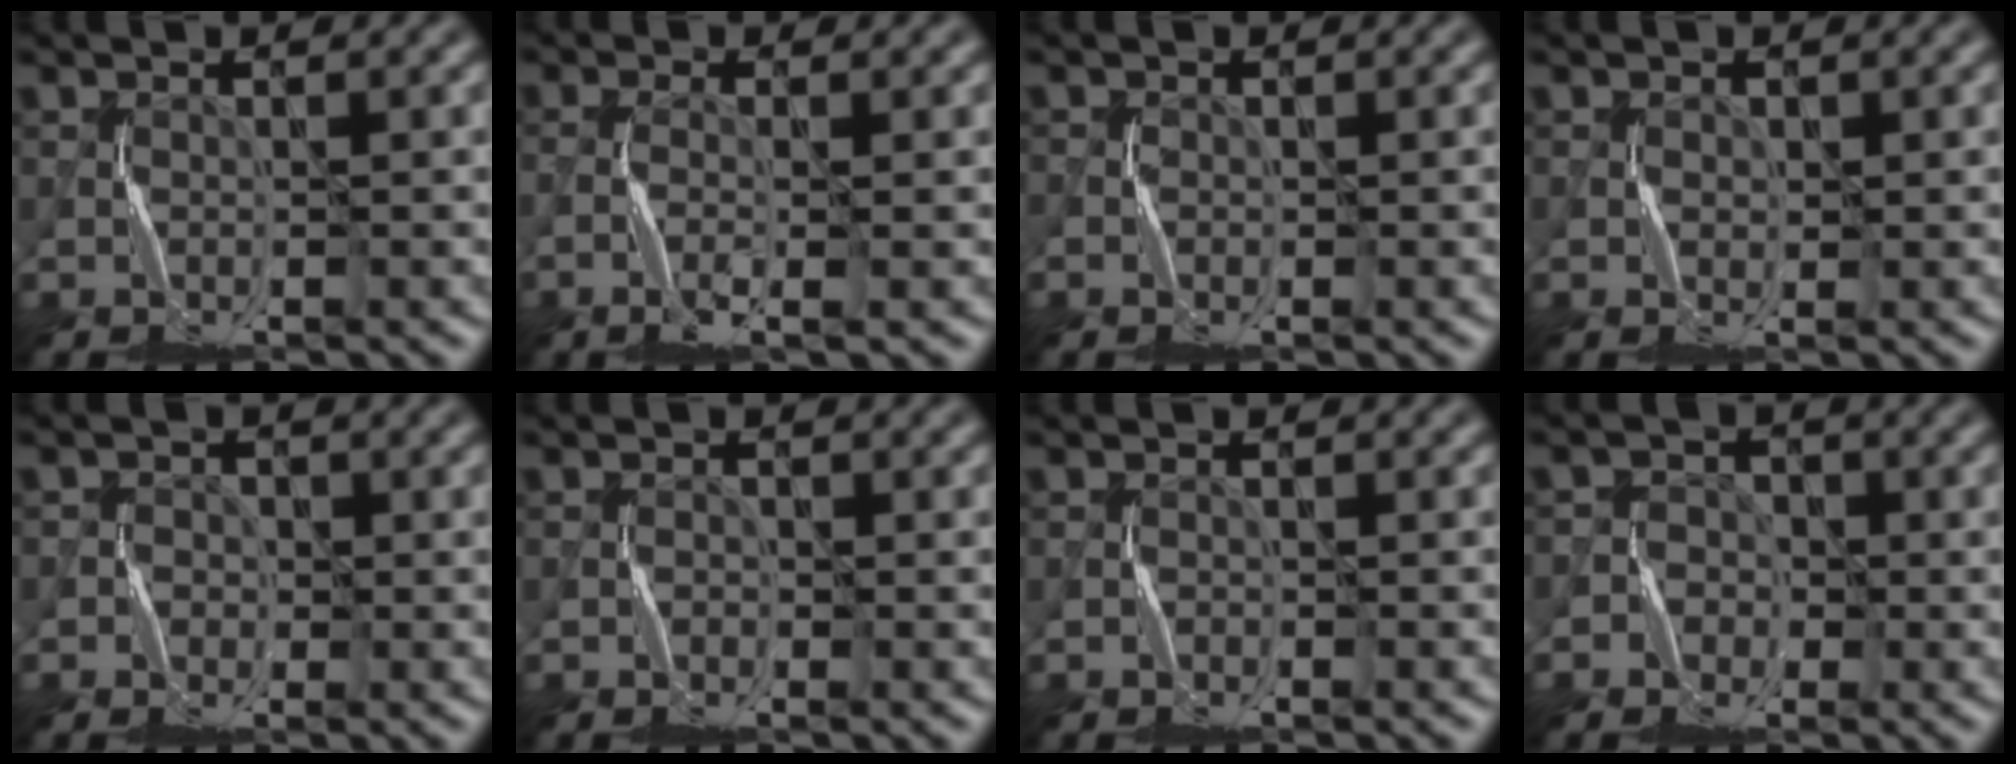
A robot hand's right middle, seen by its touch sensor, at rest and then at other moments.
{"total": 2.3, "force": [-1.1, 0.2, 2.0], "torque": [-0.047, 0.000, -0.026]}
{"total": 1.1, "force": [-0.5, 0.9, 0.5], "torque": [-0.012, -0.002, -0.012]}
{"total": 0.6, "force": [0.0, 0.4, 0.4], "torque": [-0.007, 0.000, 0.001]}
{"total": 1.7, "force": [-0.5, 1.6, 0.3], "torque": [0.009, 0.002, -0.022]}
{"total": 1.0, "force": [-0.7, 0.5, 0.4], "torque": [-0.003, 0.002, -0.014]}
{"total": 0.7, "force": [-0.6, 0.2, 0.1], "torque": [-0.001, 0.003, -0.011]}
{"total": 2.5, "force": [-1.0, 2.3, 0.1], "torque": [0.016, 0.014, -0.038]}